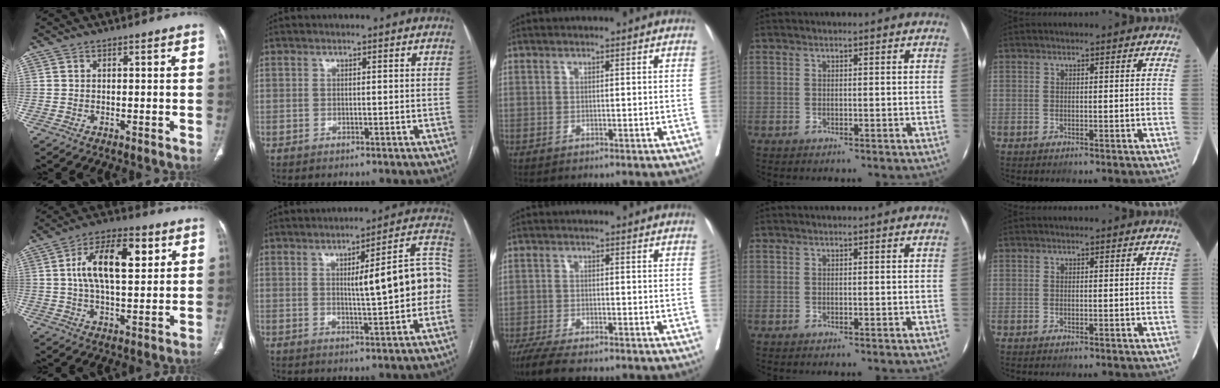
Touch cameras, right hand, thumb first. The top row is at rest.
{"thumb": {"total": 14.0, "force": [3.7, 6.5, 11.8], "torque": [-0.190, 0.006, 0.059]}, "index": {"total": 11.9, "force": [-0.1, 1.8, 11.8], "torque": [-0.147, 0.033, 0.000]}, "middle": {"total": 7.0, "force": [-5.5, 1.5, 4.0], "torque": [-0.069, -0.016, -0.091]}}